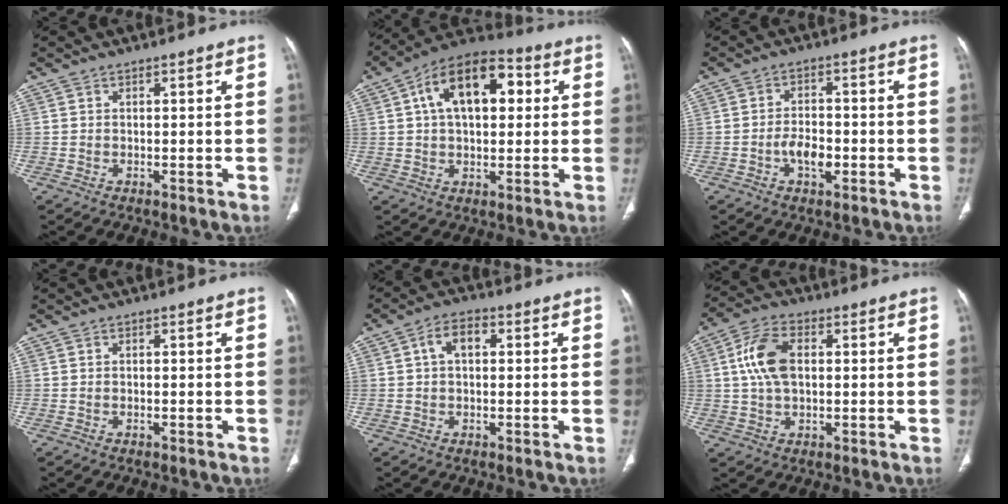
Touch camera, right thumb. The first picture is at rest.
{"total": 16.0, "force": [4.0, 9.0, 12.6], "torque": [-0.173, 0.021, 0.057]}
{"total": 5.0, "force": [-1.8, 2.8, 3.8], "torque": [-0.054, 0.012, -0.032]}
{"total": 0.0}
{"total": 4.8, "force": [0.9, 2.9, 3.8], "torque": [-0.060, 0.016, 0.009]}
{"total": 9.1, "force": [1.4, 5.3, 7.2], "torque": [-0.147, 0.013, 0.026]}